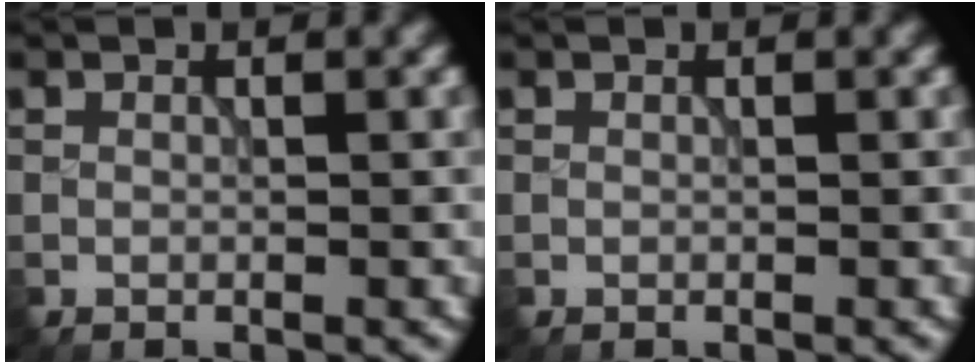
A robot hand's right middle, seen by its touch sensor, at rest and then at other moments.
{"total": 0.0}